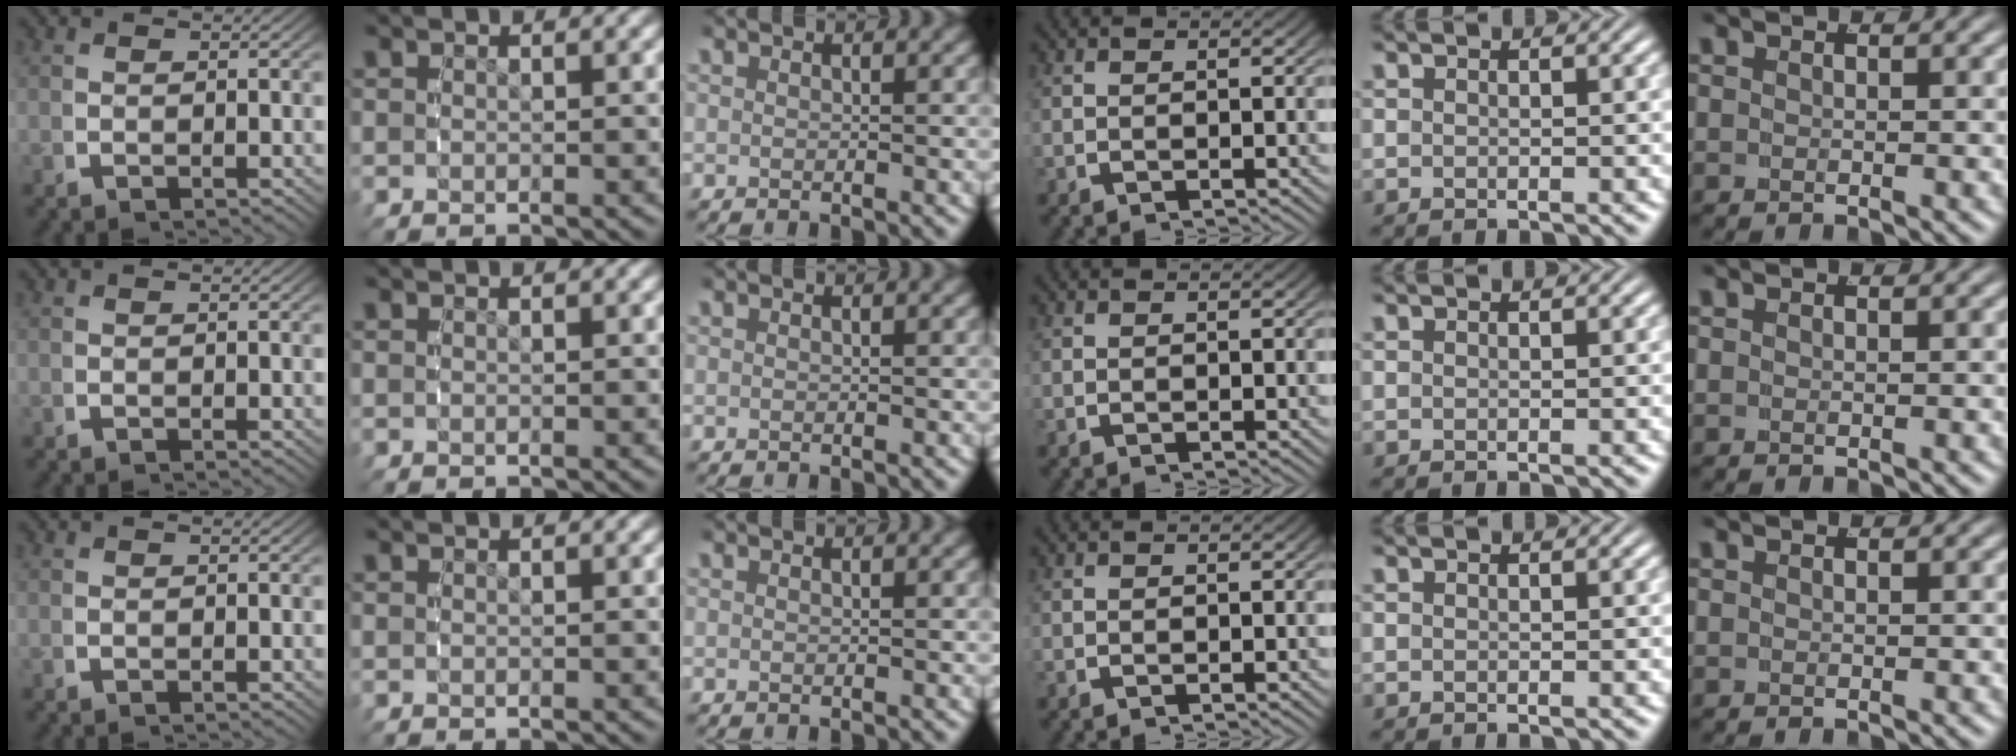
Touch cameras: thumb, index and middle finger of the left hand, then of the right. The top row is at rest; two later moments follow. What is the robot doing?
{"motion": "reach", "object": "pen bag"}